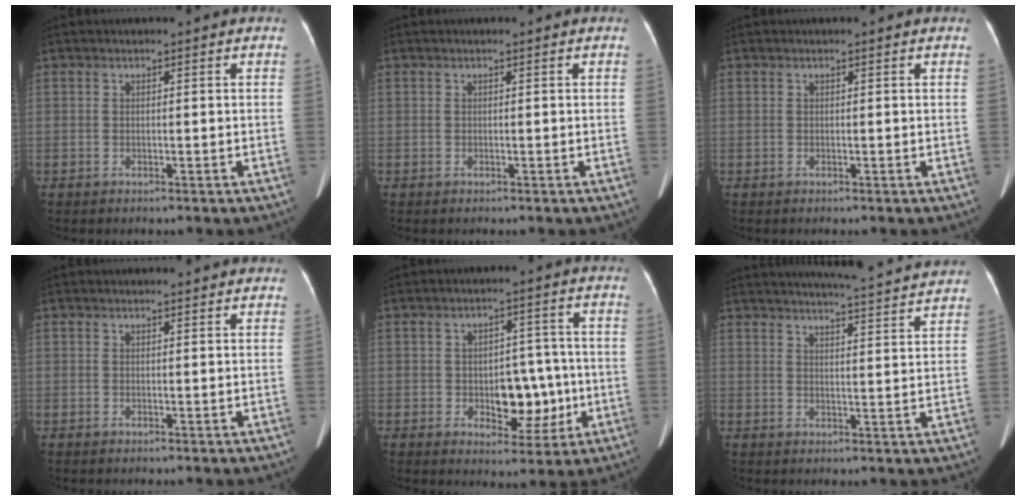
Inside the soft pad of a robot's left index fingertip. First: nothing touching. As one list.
[{"total": 0.0}, {"total": 0.0}, {"total": 2.8, "force": [2.6, 0.6, 0.7], "torque": [-0.011, 0.013, 0.026]}, {"total": 7.0, "force": [-1.3, 4.3, 5.4], "torque": [-0.066, 0.013, -0.011]}, {"total": 15.5, "force": [14.7, 0.0, 5.1], "torque": [-0.080, -0.010, 0.178]}]